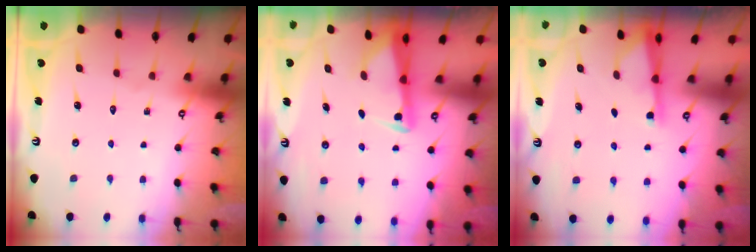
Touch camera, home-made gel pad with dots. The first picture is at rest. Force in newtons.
{"total": 2.8, "press": 2.8, "slide": 0.5}
{"total": 2.7, "press": 2.7, "slide": 0.5}